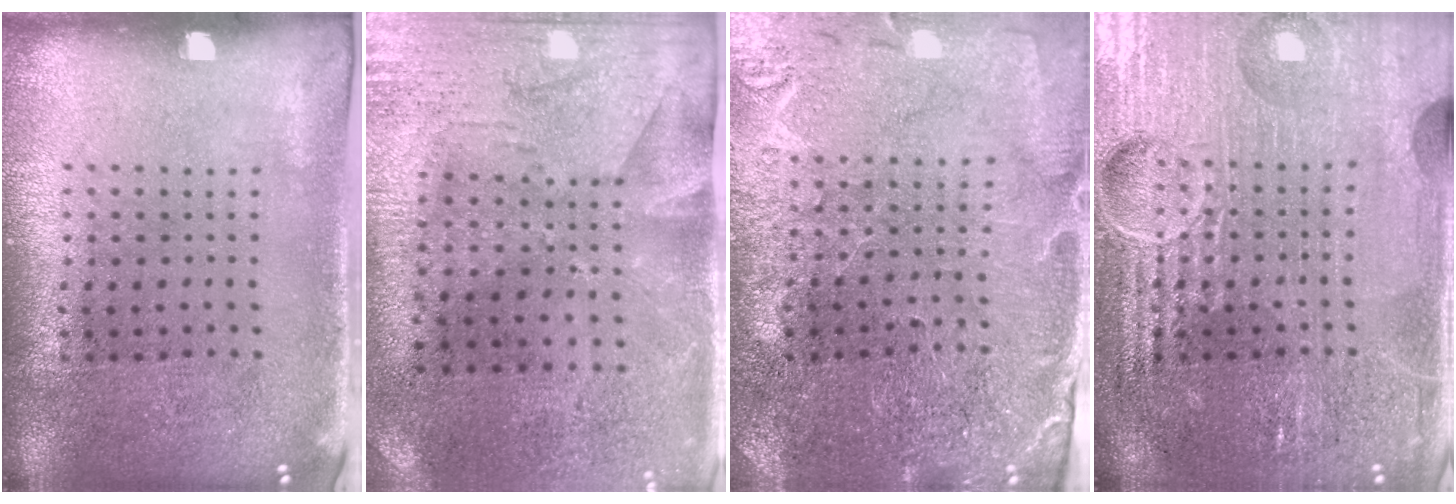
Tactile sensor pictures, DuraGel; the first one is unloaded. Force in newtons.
{"total": 2.8, "press": 2.2, "slide": 1.6}
{"total": 0.7, "press": 0.7, "slide": 0.3}
{"total": 6.8, "press": 6.8, "slide": 0.8}